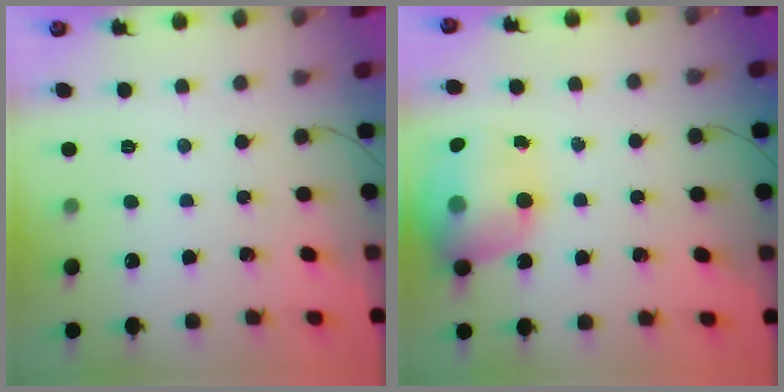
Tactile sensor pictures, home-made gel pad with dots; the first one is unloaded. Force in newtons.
{"total": 19.5, "press": 19.3, "slide": 2.8}